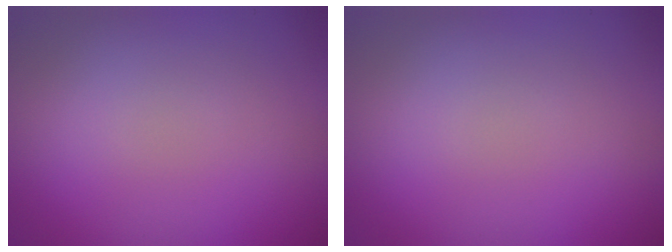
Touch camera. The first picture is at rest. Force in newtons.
{"total": 0.0}